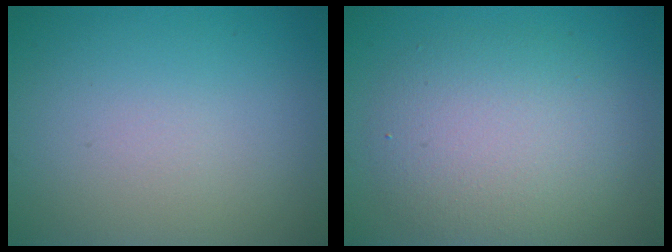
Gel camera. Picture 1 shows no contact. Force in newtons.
{"total": 5.6, "press": 5.6, "slide": 0.5}